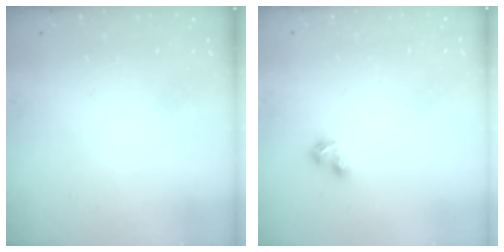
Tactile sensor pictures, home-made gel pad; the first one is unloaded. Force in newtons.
{"total": 3.8, "press": 3.8, "slide": 0.3}